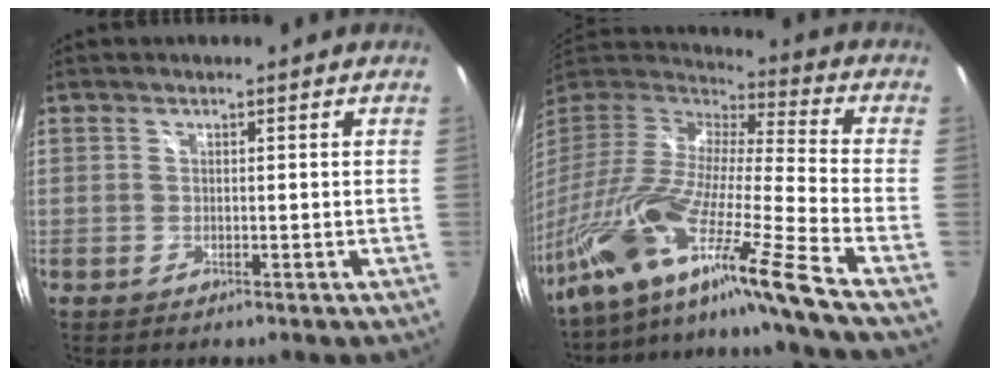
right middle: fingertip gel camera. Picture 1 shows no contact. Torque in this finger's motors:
{"motor_torque": [1.53, -0.60, 1.05, 0.21]}